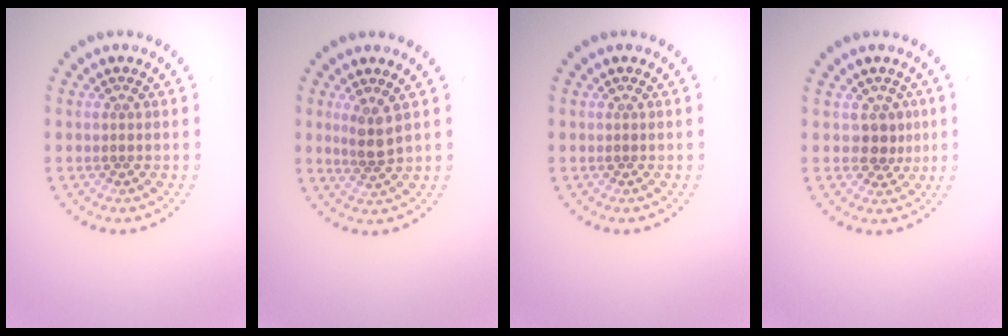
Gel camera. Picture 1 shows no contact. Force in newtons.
{"total": 2.3, "press": 1.8, "slide": 1.4}
{"total": 0.0}
{"total": 2.0, "press": 1.5, "slide": 1.3}